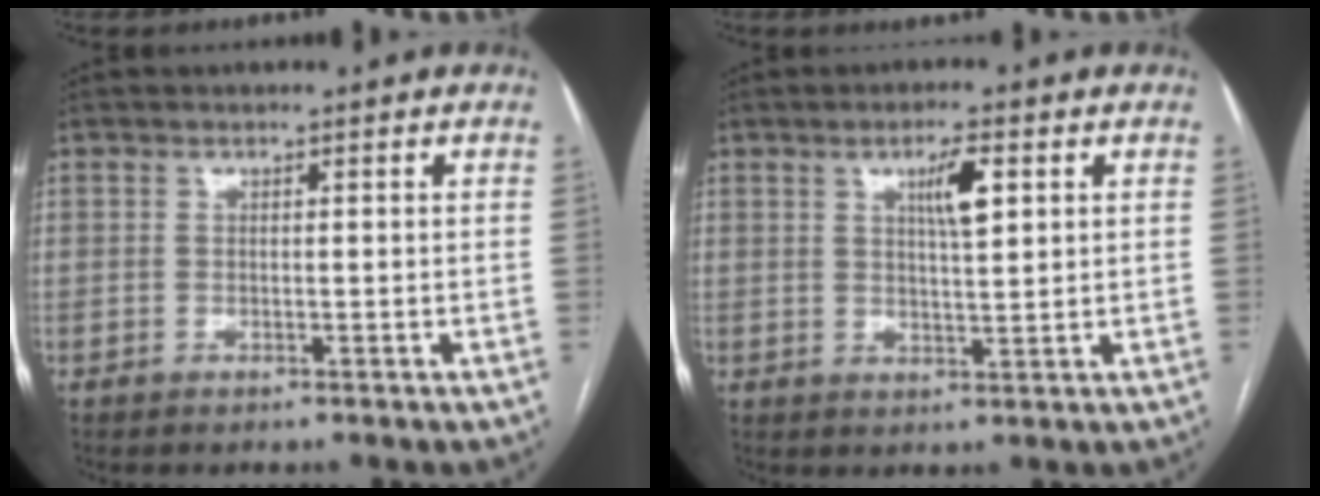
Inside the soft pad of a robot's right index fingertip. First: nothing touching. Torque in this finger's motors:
{"motor_torque": [0.36, 0.31, 0.11, 0.07]}